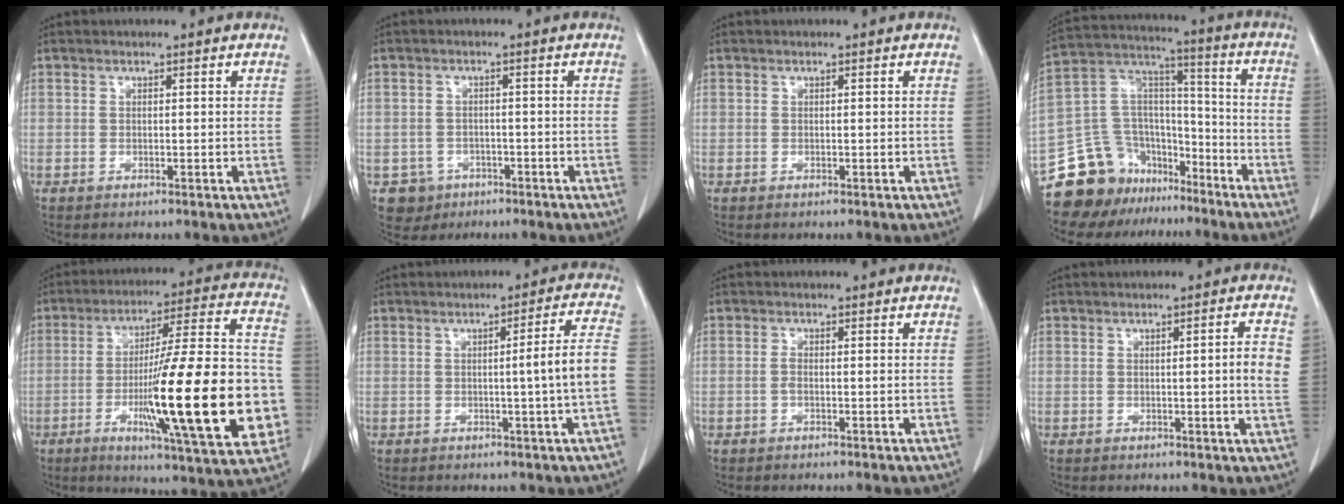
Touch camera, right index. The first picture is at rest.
{"total": 4.1, "force": [-1.9, 3.7, 0.0], "torque": [0.001, 0.012, -0.025]}
{"total": 0.0}
{"total": 16.8, "force": [-12.8, 9.9, 4.4], "torque": [-0.082, 0.089, -0.220]}
{"total": 26.0, "force": [-5.7, 2.5, 25.3], "torque": [-0.343, -0.003, -0.086]}
{"total": 6.6, "force": [-1.0, -1.4, 6.4], "torque": [-0.087, 0.002, -0.014]}
{"total": 1.0, "force": [-0.3, 0.1, 0.9], "torque": [-0.017, 0.001, -0.007]}
{"total": 3.7, "force": [0.4, -0.3, 3.7], "torque": [-0.052, -0.001, 0.004]}